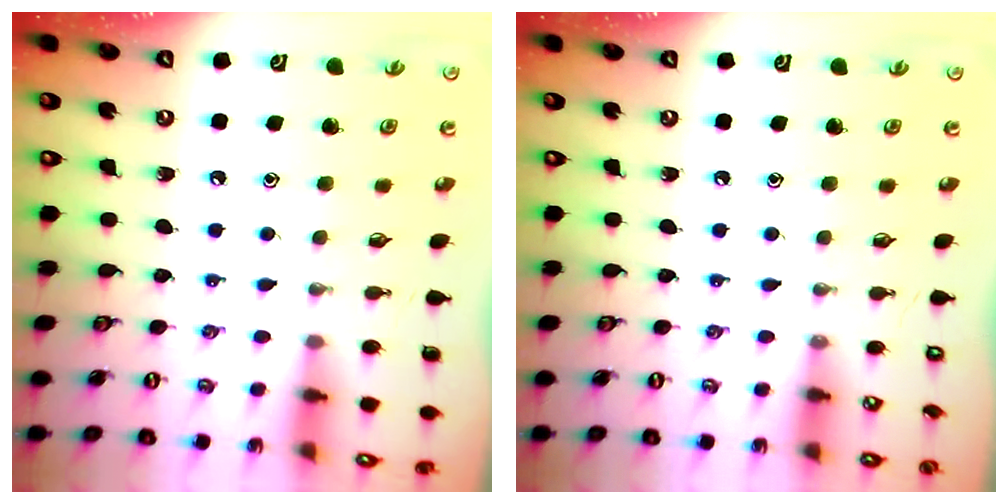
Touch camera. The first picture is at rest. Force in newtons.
{"total": 0.0}